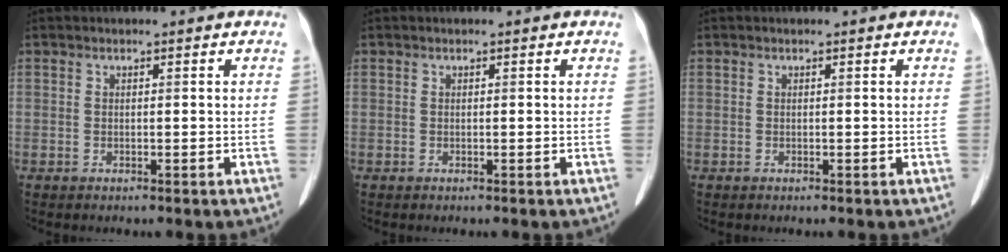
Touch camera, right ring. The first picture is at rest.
{"total": 0.0}
{"total": 0.0}